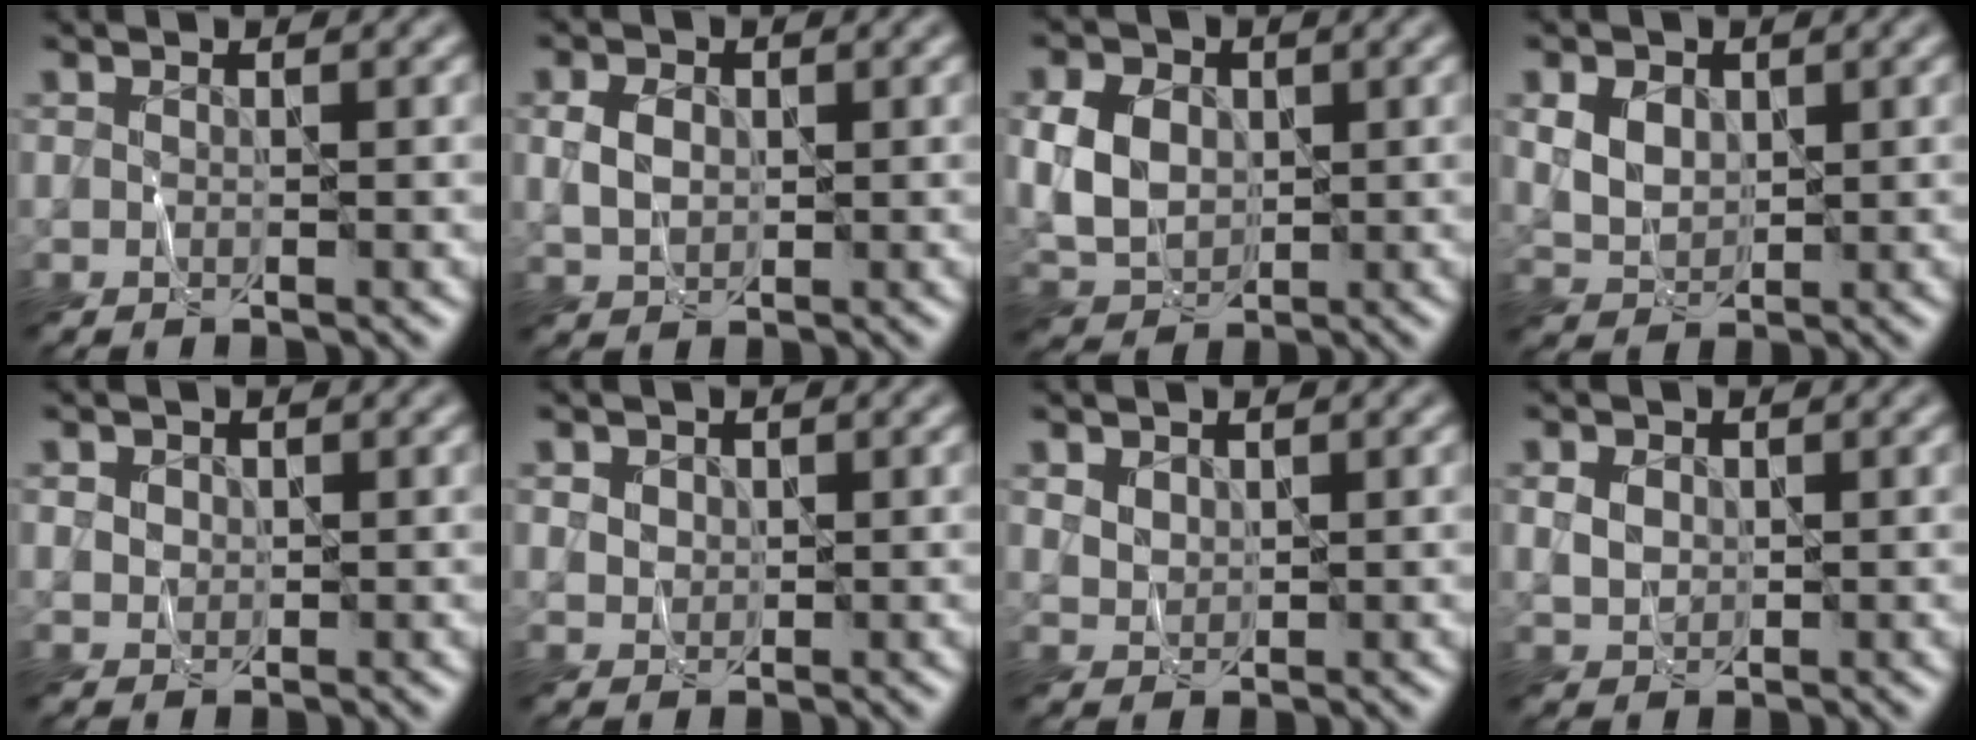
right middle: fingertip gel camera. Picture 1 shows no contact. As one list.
[{"total": 2.7, "force": [0.4, 2.0, 1.7], "torque": [-0.039, 0.003, 0.007]}, {"total": 5.4, "force": [0.5, 4.2, 3.4], "torque": [-0.079, 0.002, 0.008]}, {"total": 3.3, "force": [1.0, 2.5, 1.9], "torque": [-0.040, 0.000, 0.014]}, {"total": 2.0, "force": [0.9, 1.6, 0.8], "torque": [-0.022, 0.001, 0.021]}, {"total": 2.4, "force": [1.2, 1.8, 1.0], "torque": [-0.031, 0.003, 0.030]}, {"total": 1.5, "force": [0.9, 1.1, 0.6], "torque": [-0.016, -0.004, 0.023]}, {"total": 2.0, "force": [0.4, 1.6, 1.1], "torque": [-0.025, 0.001, 0.008]}]